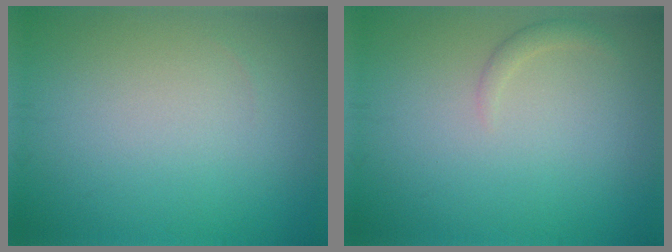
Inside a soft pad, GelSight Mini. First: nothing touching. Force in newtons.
{"total": 1.0, "press": 0.9, "slide": 0.1}